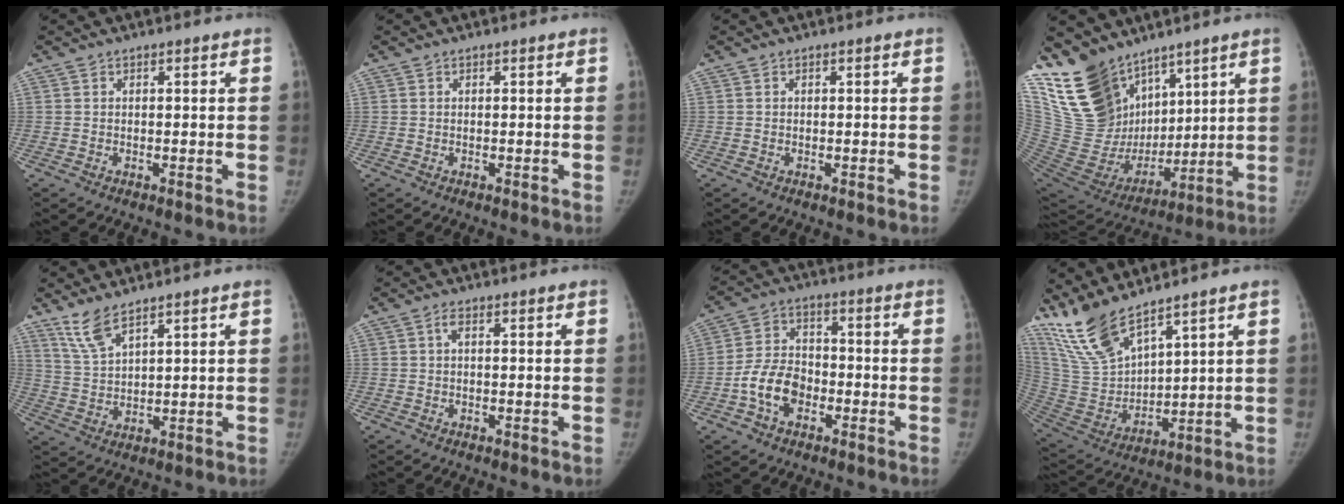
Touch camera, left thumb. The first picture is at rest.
{"total": 0.0}
{"total": 0.0}
{"total": 21.7, "force": [14.6, 12.2, 10.3], "torque": [-0.152, -0.061, 0.287]}
{"total": 5.7, "force": [4.5, 1.1, 3.2], "torque": [-0.067, -0.020, 0.098]}
{"total": 0.9, "force": [0.1, 0.3, 0.8], "torque": [-0.012, 0.003, -0.004]}
{"total": 9.0, "force": [-3.4, 6.3, 5.5], "torque": [-0.086, 0.030, -0.068]}
{"total": 13.1, "force": [11.1, 3.1, 6.3], "torque": [-0.116, -0.057, 0.242]}